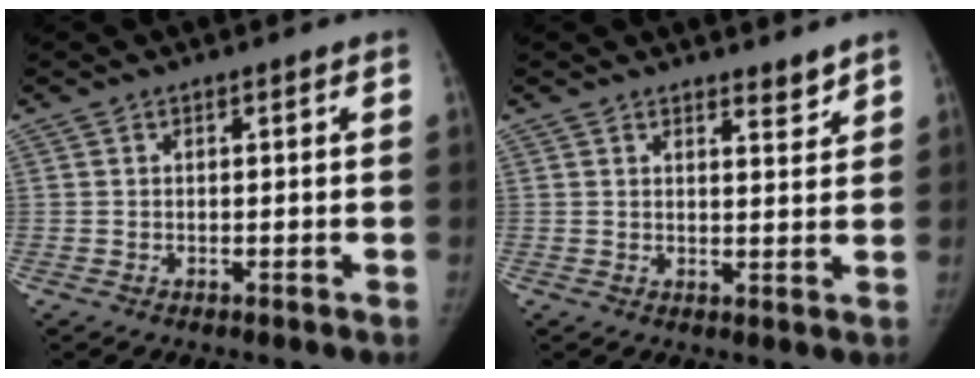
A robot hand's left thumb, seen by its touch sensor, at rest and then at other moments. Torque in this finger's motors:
{"motor_torque": [0.33, -0.12, 0.40, -0.46, 0.02]}